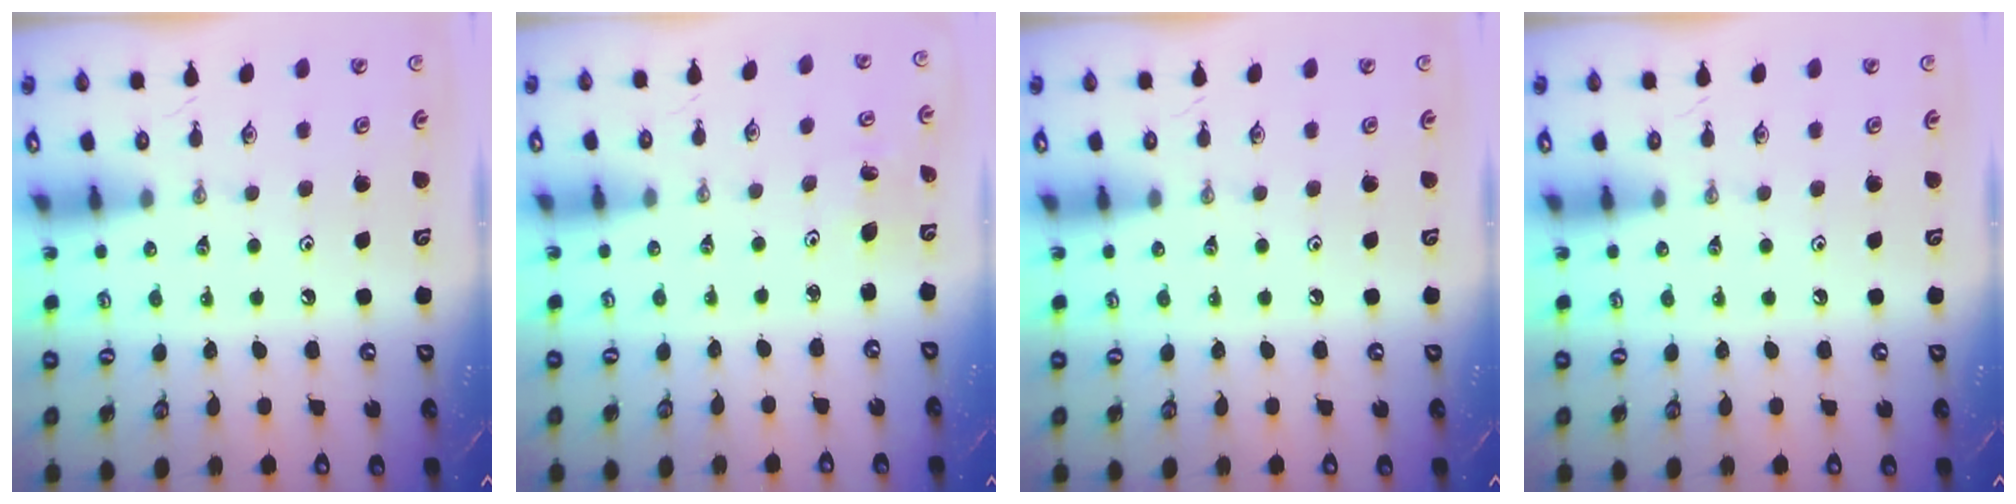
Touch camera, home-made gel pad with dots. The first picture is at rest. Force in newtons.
{"total": 2.3, "press": 2.3, "slide": 0.3}
{"total": 0.0}
{"total": 0.0}